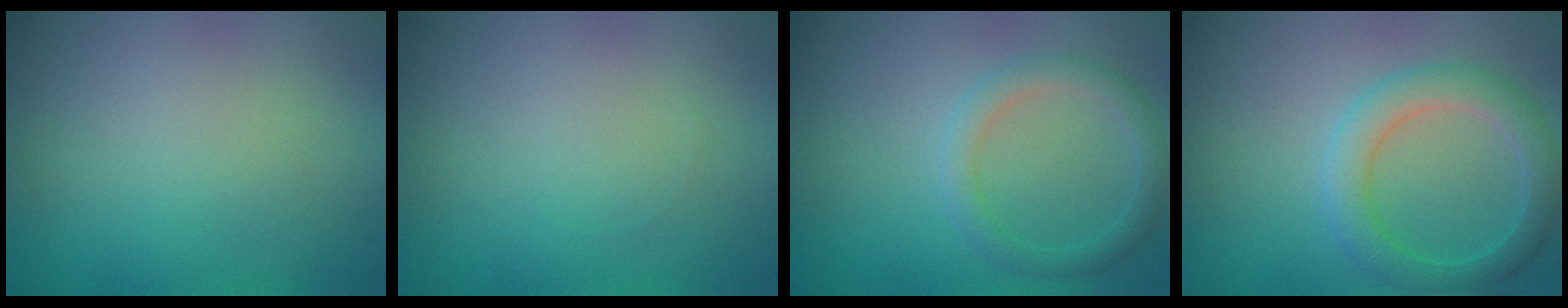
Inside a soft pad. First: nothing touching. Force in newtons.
{"total": 0.0}
{"total": 2.3, "press": 2.3, "slide": 0.1}
{"total": 3.7, "press": 3.6, "slide": 0.3}